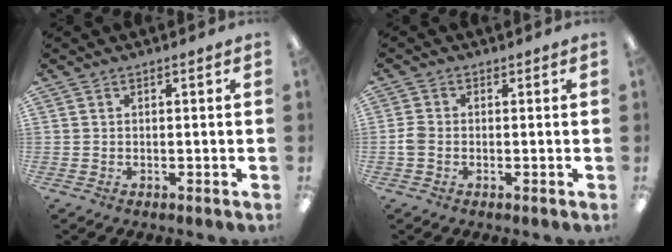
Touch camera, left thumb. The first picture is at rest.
{"total": 3.0, "force": [-0.6, 2.2, 1.9], "torque": [-0.039, 0.004, -0.011]}